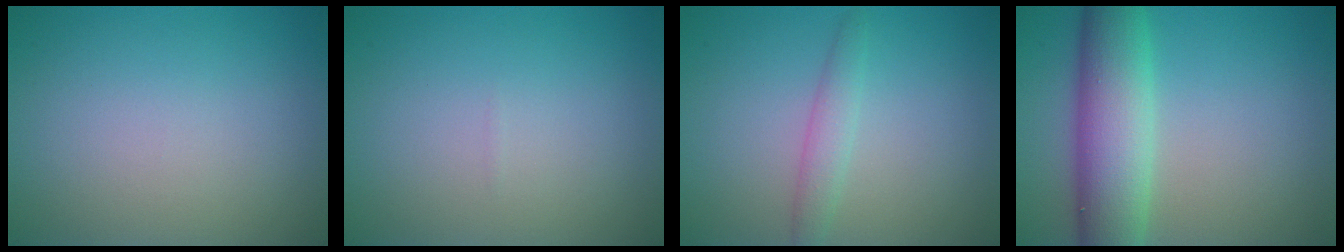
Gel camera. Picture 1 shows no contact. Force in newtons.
{"total": 0.0}
{"total": 1.8, "press": 1.8, "slide": 0.1}
{"total": 7.9, "press": 7.8, "slide": 0.5}